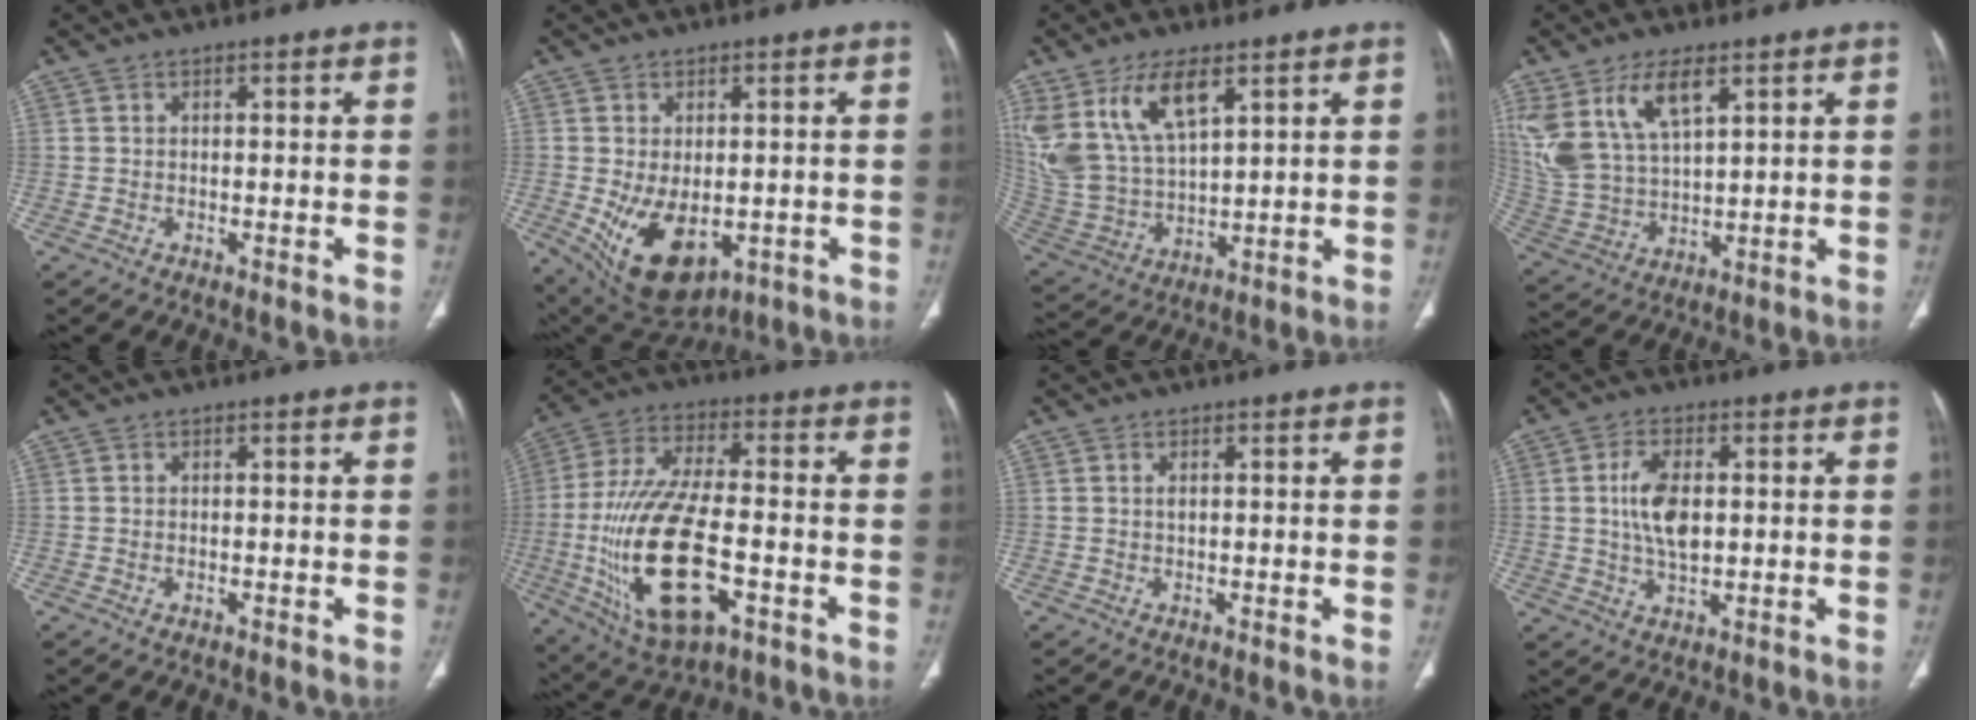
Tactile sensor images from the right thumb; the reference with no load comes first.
{"total": 12.5, "force": [-2.8, 7.5, 9.6], "torque": [-0.154, -0.012, -0.018]}
{"total": 16.3, "force": [8.3, 7.8, 11.6], "torque": [-0.228, -0.028, 0.179]}
{"total": 14.8, "force": [7.5, 7.1, 10.6], "torque": [-0.213, -0.021, 0.162]}
{"total": 0.6, "force": [-0.1, 0.3, 0.4], "torque": [-0.013, 0.004, 0.000]}
{"total": 22.5, "force": [-5.5, 9.9, 19.4], "torque": [-0.394, 0.014, -0.082]}
{"total": 0.8, "force": [0.3, 0.4, 0.6], "torque": [-0.013, 0.003, 0.006]}
{"total": 8.1, "force": [0.9, 4.3, 6.8], "torque": [-0.129, -0.002, 0.019]}